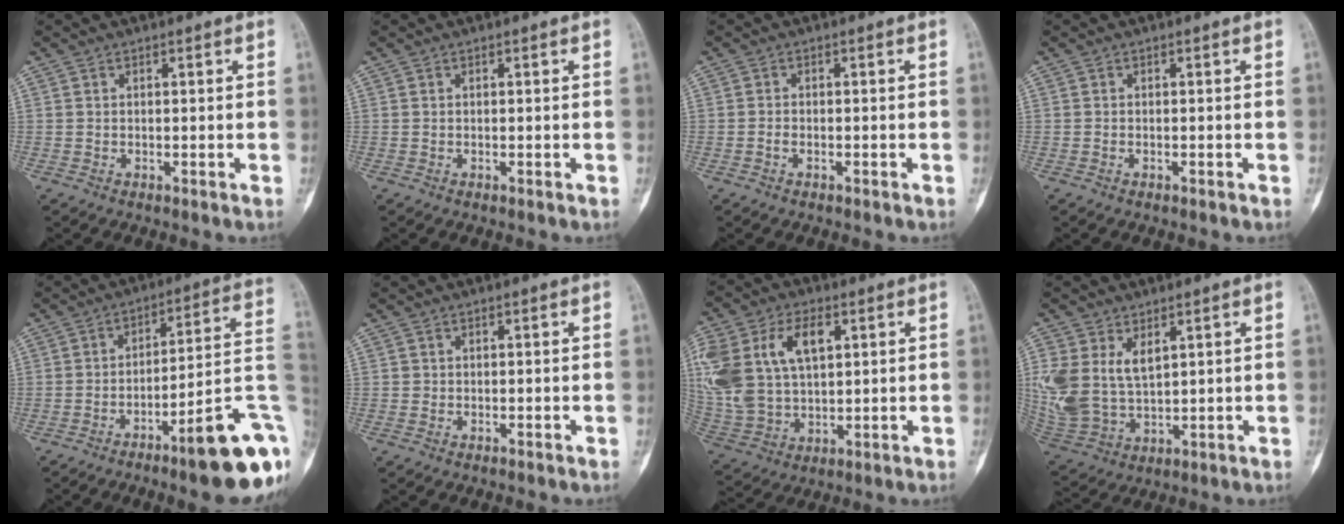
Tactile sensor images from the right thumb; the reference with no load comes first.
{"total": 0.0}
{"total": 1.1, "force": [-0.6, 0.6, 0.7], "torque": [-0.011, 0.005, -0.014]}
{"total": 0.0}
{"total": 19.2, "force": [-7.3, 3.9, 17.3], "torque": [-0.171, 0.051, -0.098]}
{"total": 0.6, "force": [0.0, 0.6, 0.1], "torque": [0.004, 0.004, 0.001]}
{"total": 20.7, "force": [6.2, 13.1, 14.8], "torque": [-0.330, 0.011, 0.125]}
{"total": 13.4, "force": [4.2, 8.6, 9.3], "torque": [-0.207, -0.014, 0.103]}